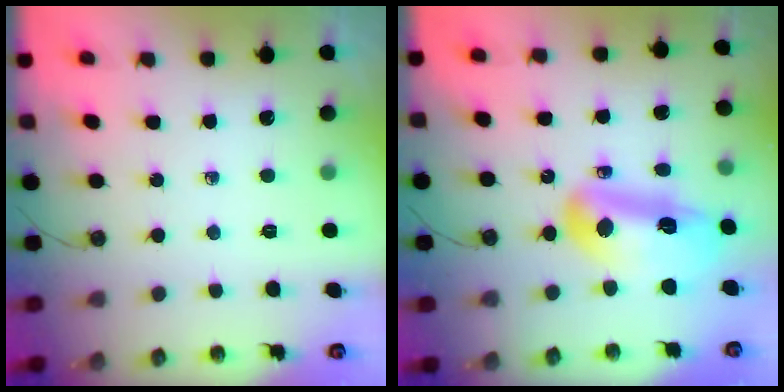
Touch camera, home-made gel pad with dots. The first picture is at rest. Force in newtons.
{"total": 14.9, "press": 14.8, "slide": 1.7}